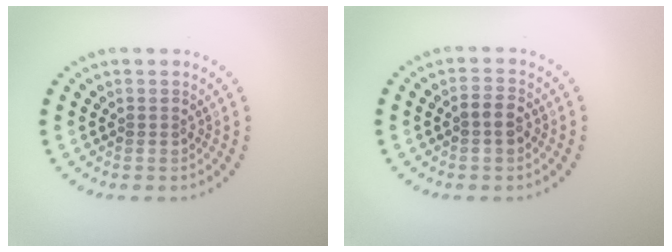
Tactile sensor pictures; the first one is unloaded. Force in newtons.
{"total": 1.9, "press": 1.8, "slide": 0.3}